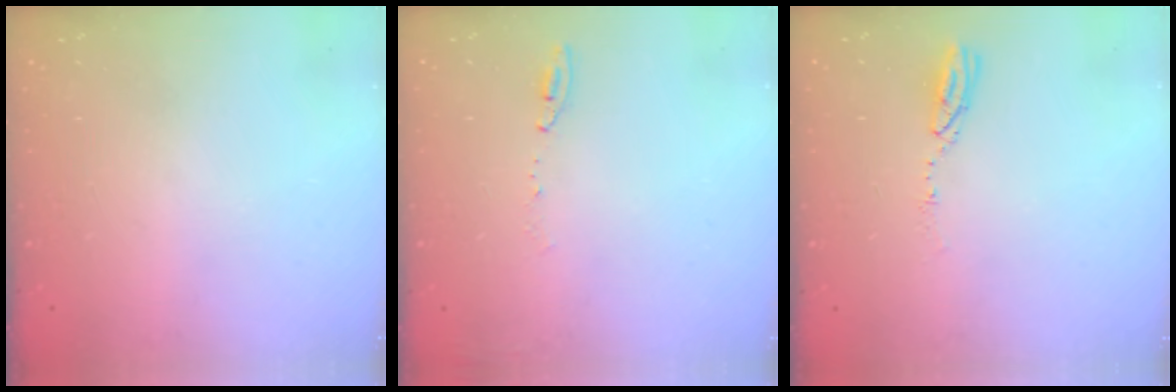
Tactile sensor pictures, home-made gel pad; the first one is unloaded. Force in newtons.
{"total": 6.3, "press": 6.2, "slide": 0.8}
{"total": 3.7, "press": 3.7, "slide": 0.2}